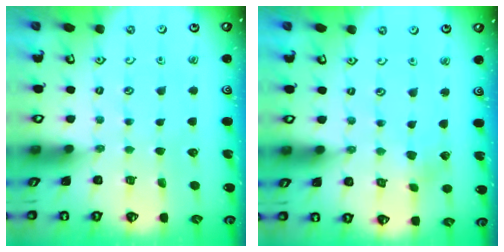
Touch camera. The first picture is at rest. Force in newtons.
{"total": 1.5, "press": 1.5, "slide": 0.2}